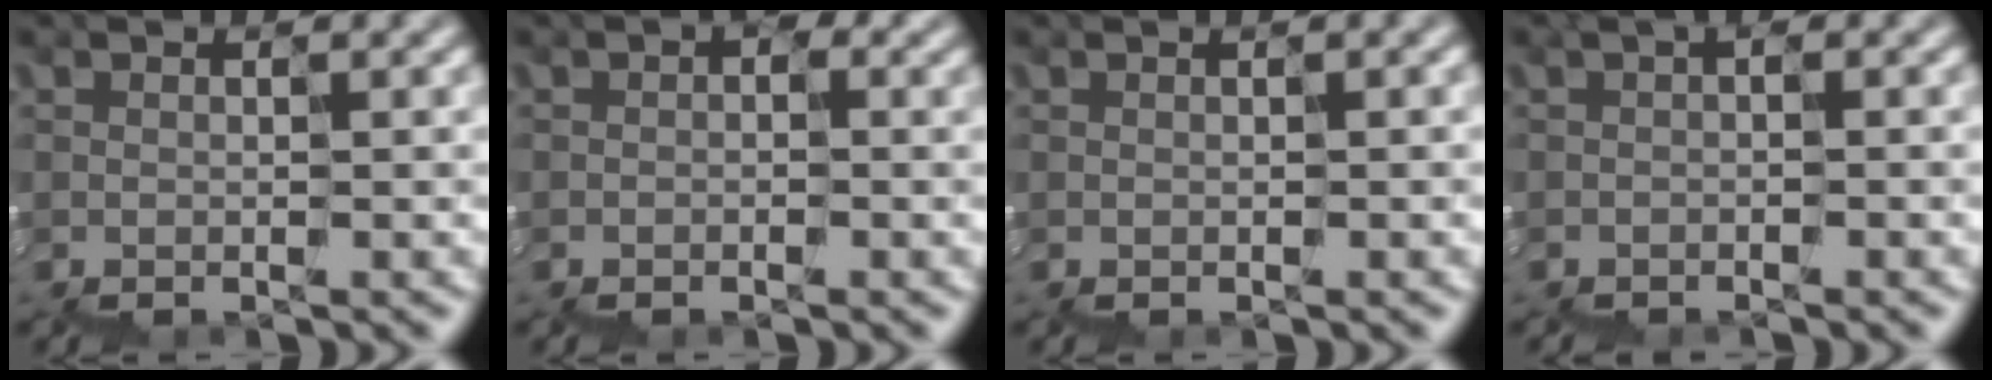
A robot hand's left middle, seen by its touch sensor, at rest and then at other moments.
{"total": 1.1, "force": [0.1, 0.7, 0.8], "torque": [-0.017, 0.002, 0.001]}
{"total": 0.8, "force": [0.0, 0.2, 0.7], "torque": [-0.004, 0.003, 0.001]}
{"total": 0.7, "force": [-0.5, 0.2, 0.5], "torque": [-0.006, -0.005, -0.004]}